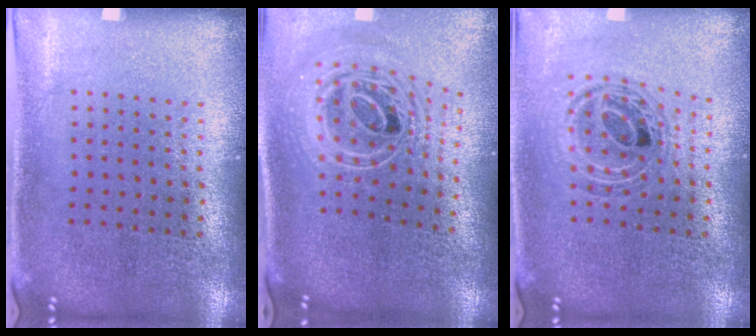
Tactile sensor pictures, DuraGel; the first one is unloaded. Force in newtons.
{"total": 2.7, "press": 2.0, "slide": 1.8}
{"total": 0.8, "press": 0.8, "slide": 0.2}